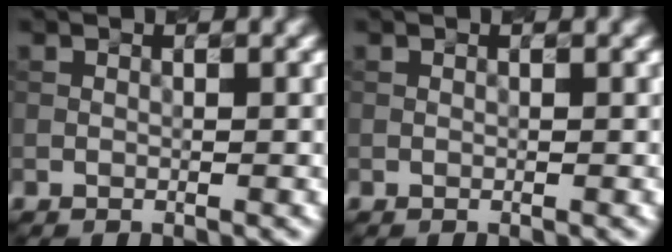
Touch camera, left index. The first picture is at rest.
{"total": 0.0}